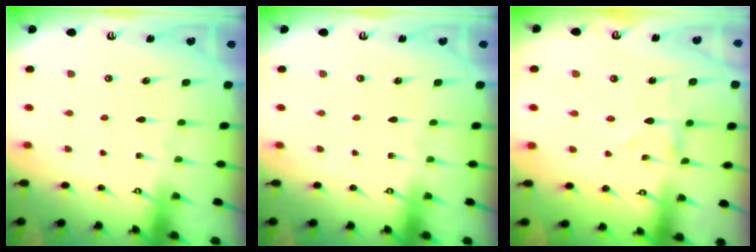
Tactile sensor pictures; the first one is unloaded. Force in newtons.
{"total": 0.0}
{"total": 0.5, "press": 0.5, "slide": 0.2}